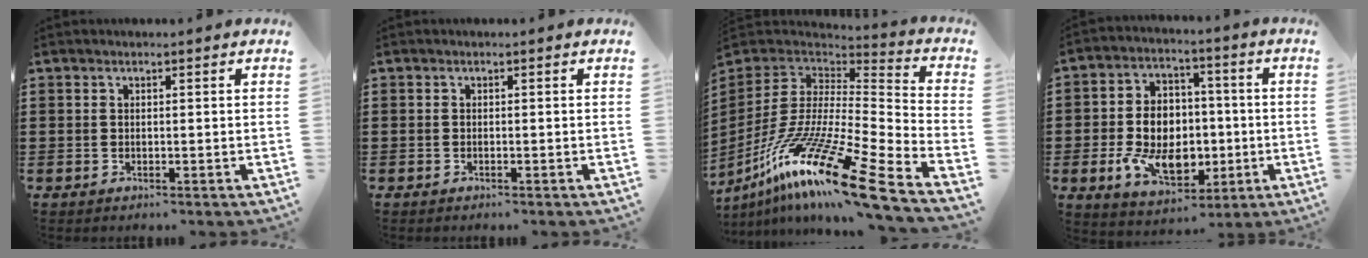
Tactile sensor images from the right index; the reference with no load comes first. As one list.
[{"total": 0.7, "force": [-0.3, -0.6, 0.0], "torque": [0.004, -0.003, -0.005]}, {"total": 19.9, "force": [-13.2, 2.2, 14.7], "torque": [-0.274, 0.026, -0.236]}, {"total": 10.5, "force": [-1.6, 7.6, 7.0], "torque": [-0.135, 0.009, -0.029]}]